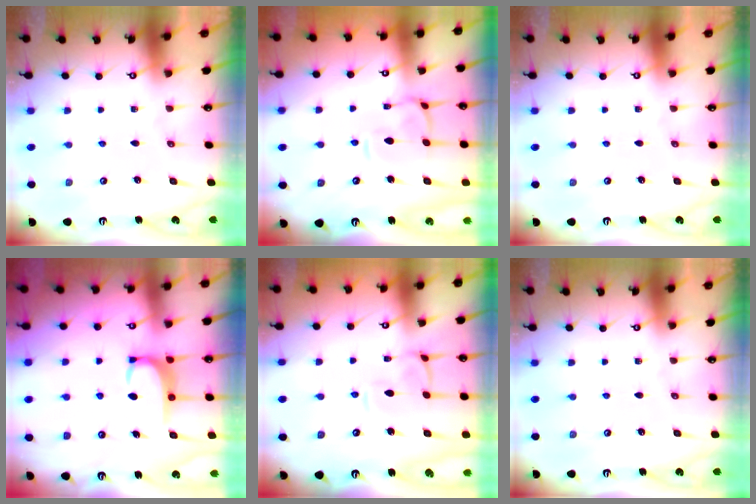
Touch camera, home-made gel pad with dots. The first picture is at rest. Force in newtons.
{"total": 1.4, "press": 1.2, "slide": 0.7}
{"total": 0.0}
{"total": 3.4, "press": 3.3, "slide": 0.4}
{"total": 0.9, "press": 0.6, "slide": 0.7}
{"total": 0.0}